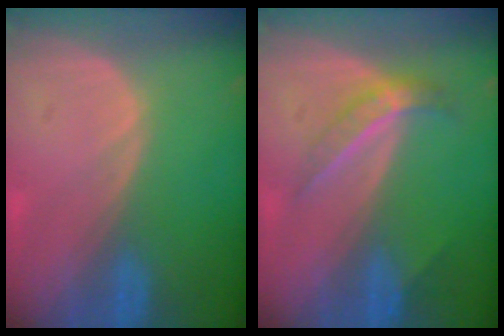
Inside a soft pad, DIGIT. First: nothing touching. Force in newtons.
{"total": 4.7, "press": 4.2, "slide": 2.2}